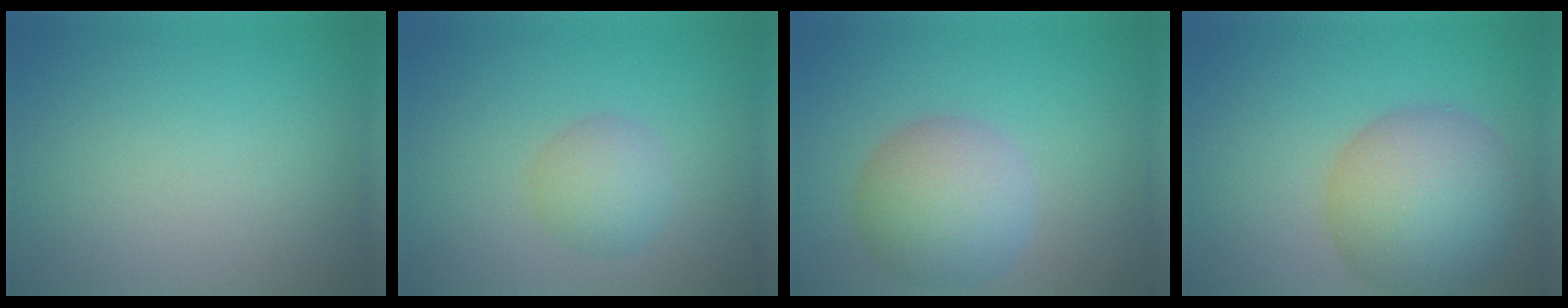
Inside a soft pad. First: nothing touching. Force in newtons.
{"total": 2.8, "press": 2.8, "slide": 0.1}
{"total": 6.1, "press": 6.1, "slide": 0.3}
{"total": 9.2, "press": 9.2, "slide": 0.5}